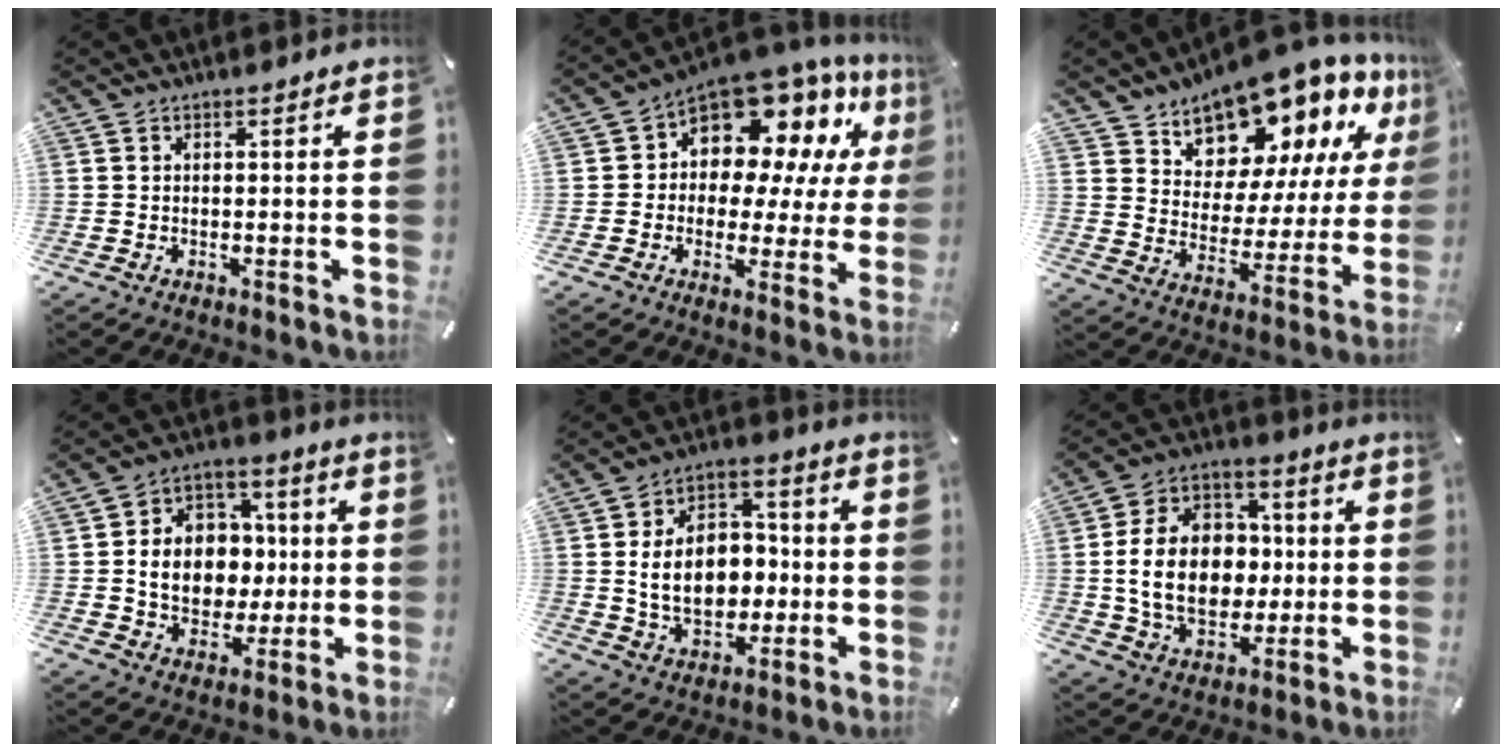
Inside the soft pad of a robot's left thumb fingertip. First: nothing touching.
{"total": 12.8, "force": [8.4, 7.9, 5.5], "torque": [-0.095, -0.076, 0.152]}
{"total": 13.8, "force": [12.2, 6.1, 1.8], "torque": [-0.038, -0.134, 0.213]}
{"total": 12.6, "force": [-0.3, 10.7, 6.6], "torque": [-0.118, 0.014, 0.004]}
{"total": 14.2, "force": [-0.6, 10.5, 9.6], "torque": [-0.168, 0.013, -0.008]}
{"total": 17.6, "force": [-0.3, 13.6, 11.2], "torque": [-0.232, 0.014, -0.002]}